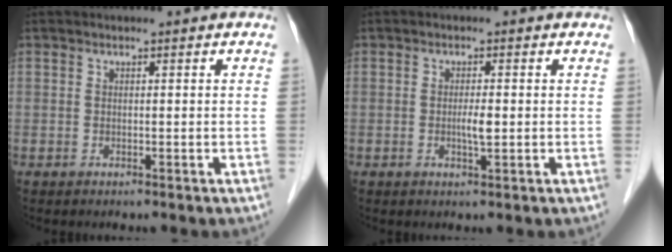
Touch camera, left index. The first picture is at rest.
{"total": 2.0, "force": [-0.5, 0.3, 2.0], "torque": [-0.037, -0.005, -0.006]}